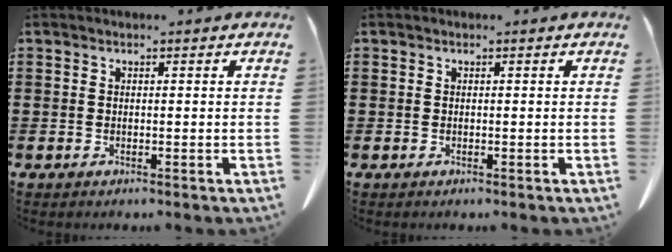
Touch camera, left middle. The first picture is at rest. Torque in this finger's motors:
{"motor_torque": [-0.01, 0.01, 0.00, 0.00]}